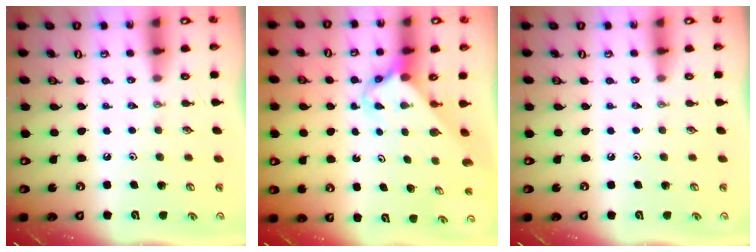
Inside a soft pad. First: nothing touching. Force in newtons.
{"total": 2.7, "press": 2.7, "slide": 0.2}
{"total": 0.0}